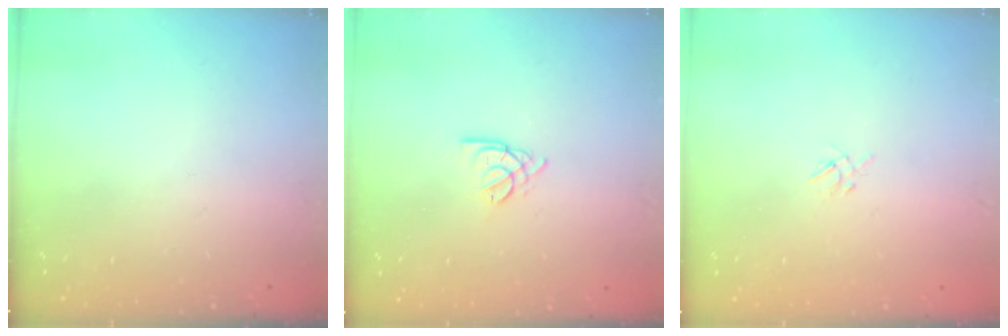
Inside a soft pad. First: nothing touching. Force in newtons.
{"total": 2.6, "press": 2.6, "slide": 0.6}
{"total": 2.0, "press": 2.0, "slide": 0.4}